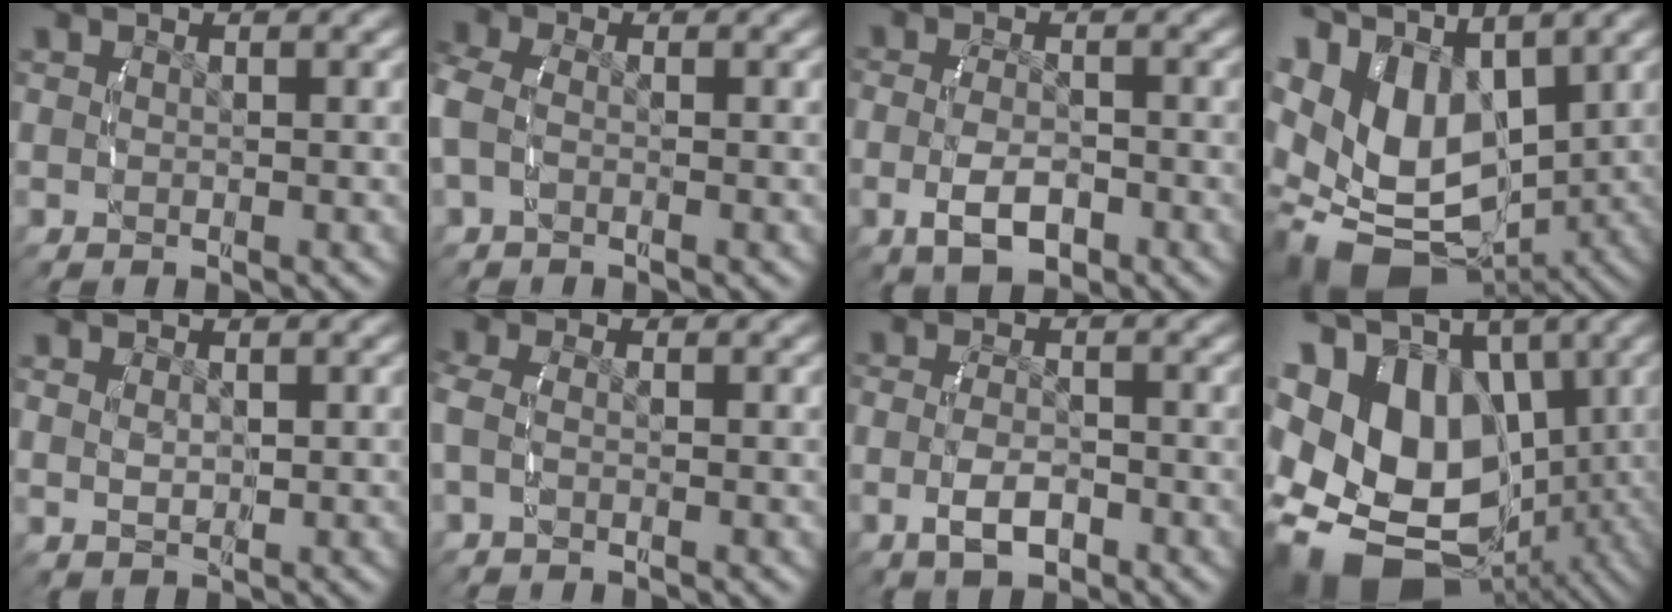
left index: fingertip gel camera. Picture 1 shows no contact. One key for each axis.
{"total": 2.8, "fx": -0.4, "fy": 2.1, "fz": 1.7, "tx": -0.056, "ty": -0.007, "tz": -0.011}
{"total": 4.3, "fx": -1.8, "fy": 2.6, "fz": 3.0, "tx": -0.052, "ty": -0.014, "tz": -0.025}
{"total": 14.8, "fx": -3.1, "fy": 11.1, "fz": 9.2, "tx": -0.215, "ty": -0.076, "tz": -0.023}
{"total": 1.4, "fx": 0.5, "fy": 0.8, "fz": 1.1, "tx": -0.019, "ty": -0.007, "tz": 0.019}
{"total": 1.9, "fx": -0.4, "fy": 1.2, "fz": 1.4, "tx": -0.045, "ty": -0.006, "tz": -0.009}
{"total": 3.5, "fx": -1.6, "fy": 2.0, "fz": 2.4, "tx": -0.043, "ty": -0.010, "tz": -0.026}
{"total": 21.9, "fx": -3.4, "fy": 16.5, "fz": 14.0, "tx": -0.295, "ty": -0.092, "tz": -0.028}